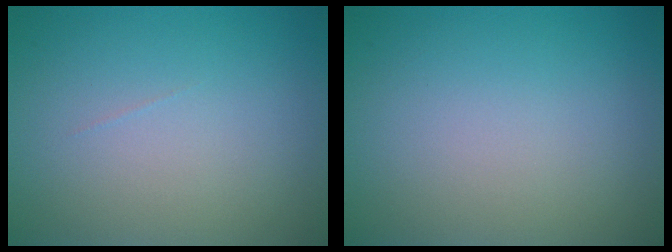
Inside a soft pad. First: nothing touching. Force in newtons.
{"total": 0.0}